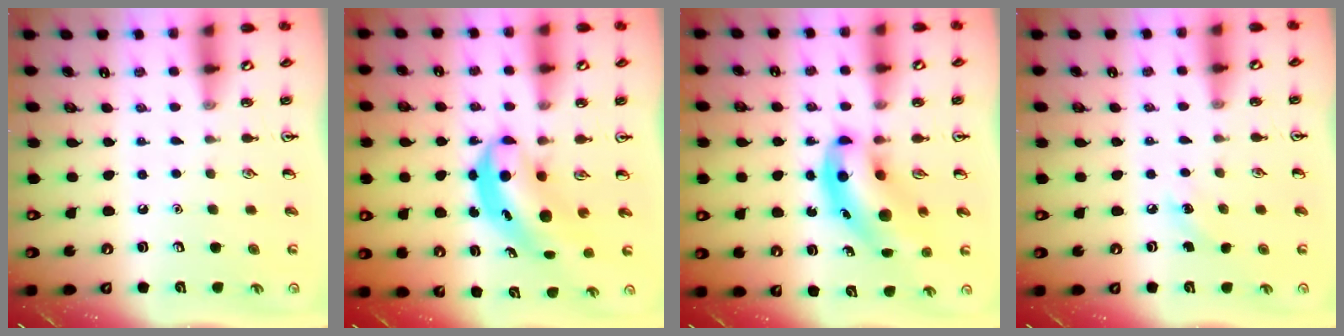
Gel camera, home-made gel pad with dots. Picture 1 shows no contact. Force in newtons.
{"total": 5.3, "press": 5.2, "slide": 1.3}
{"total": 9.5, "press": 9.2, "slide": 2.4}
{"total": 5.1, "press": 4.9, "slide": 1.5}